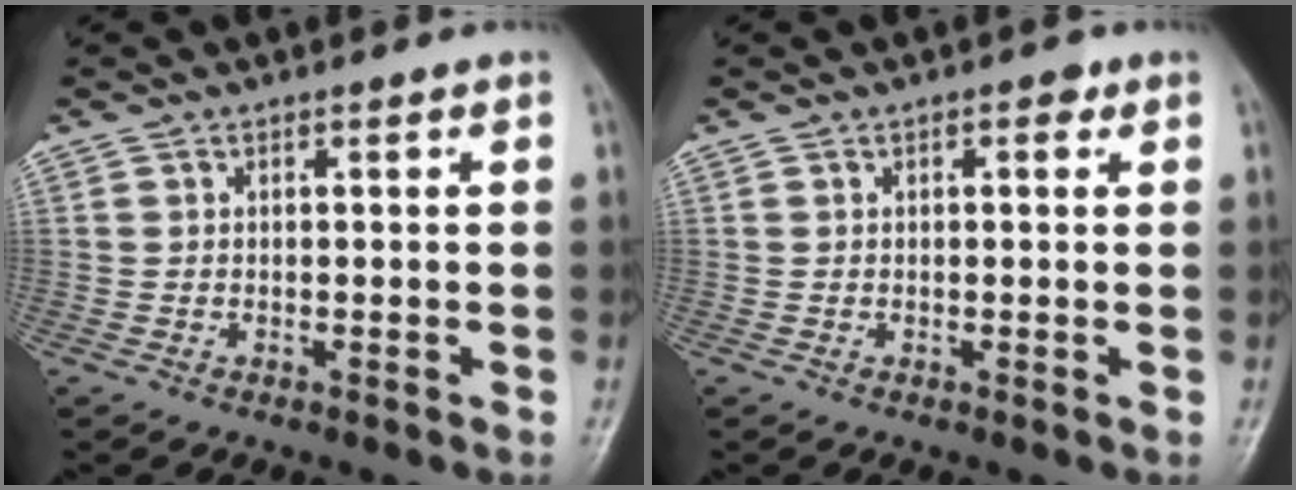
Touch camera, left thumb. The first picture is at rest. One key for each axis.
{"total": 1.7, "fx": 0.8, "fy": 0.9, "fz": 1.2, "tx": -0.009, "ty": 0.002, "tz": 0.007}